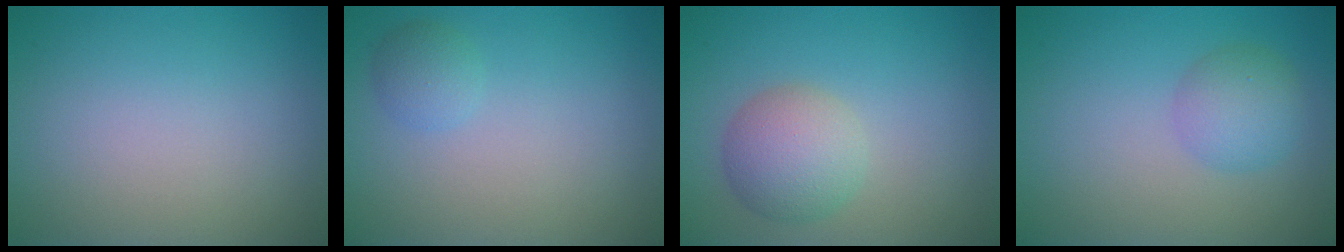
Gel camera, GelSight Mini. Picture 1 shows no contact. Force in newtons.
{"total": 1.5, "press": 1.5, "slide": 0.1}
{"total": 4.0, "press": 4.0, "slide": 0.1}
{"total": 2.9, "press": 2.9, "slide": 0.1}